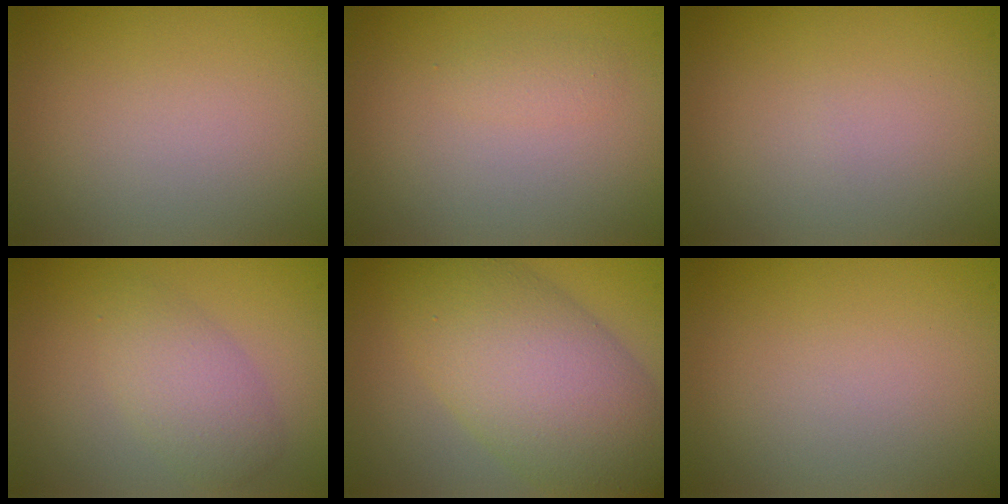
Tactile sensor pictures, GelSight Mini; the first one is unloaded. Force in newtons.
{"total": 1.0, "press": 1.0, "slide": 0.1}
{"total": 0.0}
{"total": 3.1, "press": 3.1, "slide": 0.1}
{"total": 9.6, "press": 9.6, "slide": 0.1}
{"total": 0.0}